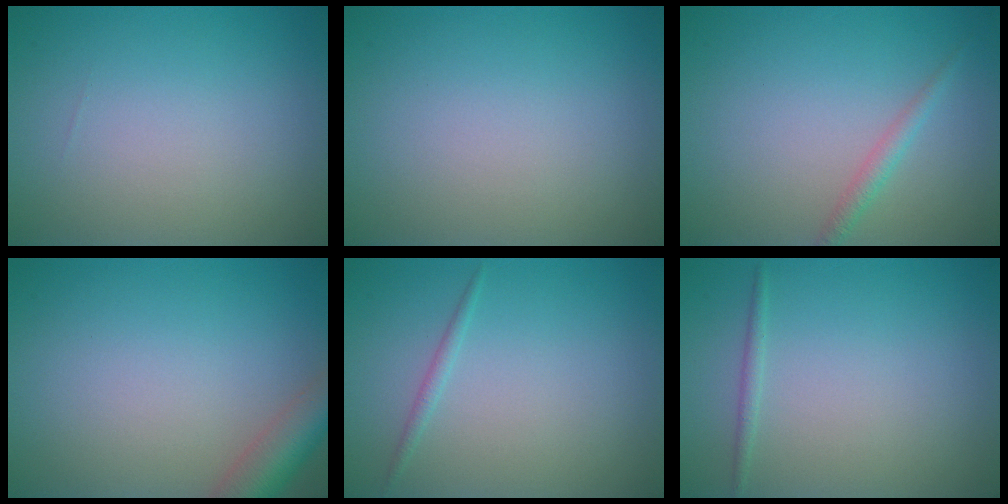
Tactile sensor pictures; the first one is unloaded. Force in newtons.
{"total": 0.0}
{"total": 1.4, "press": 1.4, "slide": 0.0}
{"total": 4.2, "press": 4.2, "slide": 0.2}
{"total": 0.8, "press": 0.8, "slide": 0.0}
{"total": 0.8, "press": 0.8, "slide": 0.0}